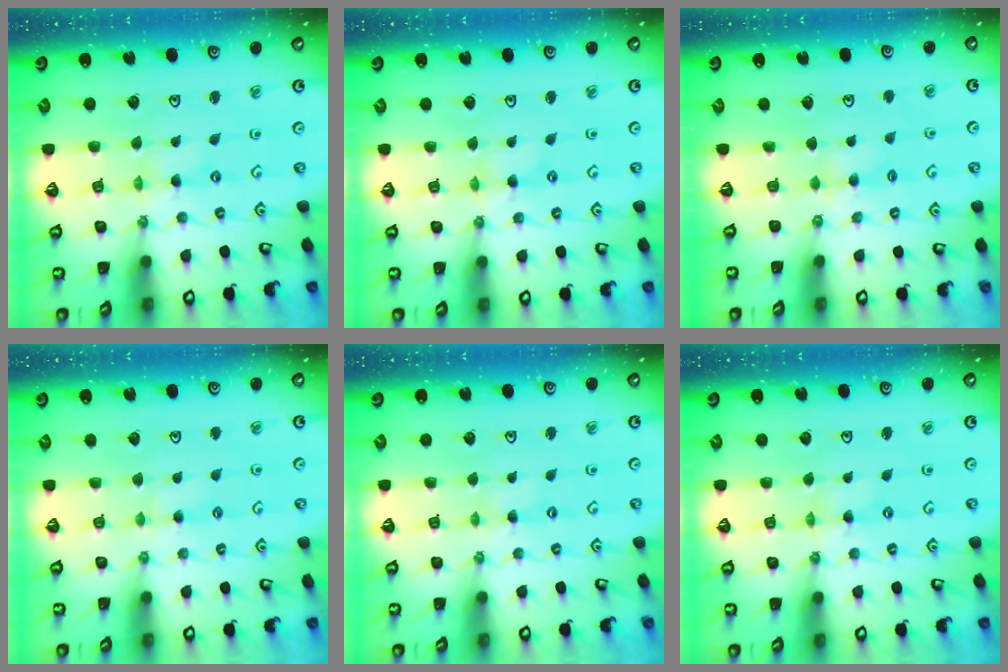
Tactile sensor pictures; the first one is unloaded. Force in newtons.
{"total": 1.5, "press": 1.5, "slide": 0.2}
{"total": 2.4, "press": 2.4, "slide": 0.4}
{"total": 2.4, "press": 2.3, "slide": 0.4}
{"total": 1.1, "press": 1.1, "slide": 0.2}
{"total": 0.8, "press": 0.7, "slide": 0.2}